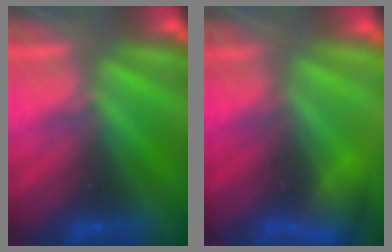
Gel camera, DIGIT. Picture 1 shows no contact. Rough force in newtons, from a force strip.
{"total": 5.1}